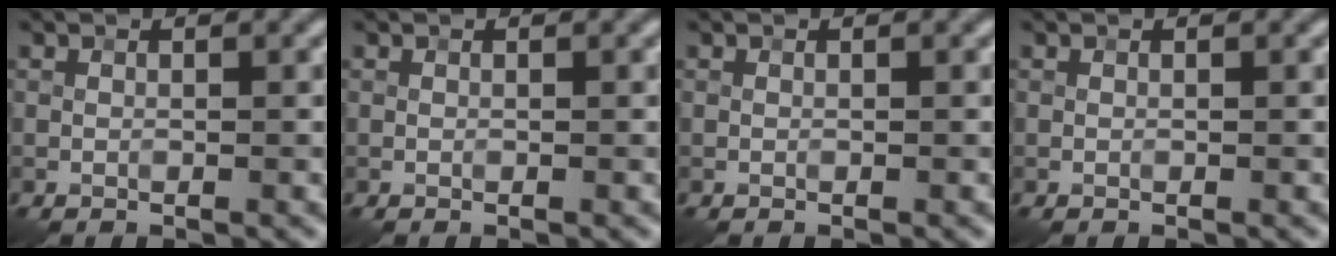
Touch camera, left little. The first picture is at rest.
{"total": 0.0}
{"total": 0.0}
{"total": 0.0}